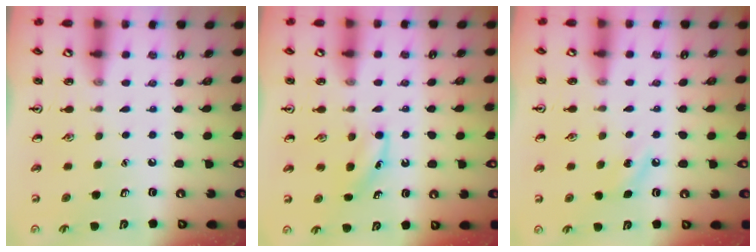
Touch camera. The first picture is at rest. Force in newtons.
{"total": 3.9, "press": 3.6, "slide": 1.3}
{"total": 5.3, "press": 5.0, "slide": 1.8}